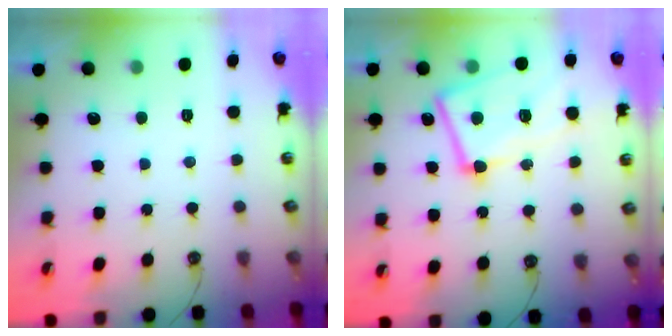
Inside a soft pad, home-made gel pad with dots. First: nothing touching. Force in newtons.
{"total": 11.0, "press": 10.8, "slide": 1.9}